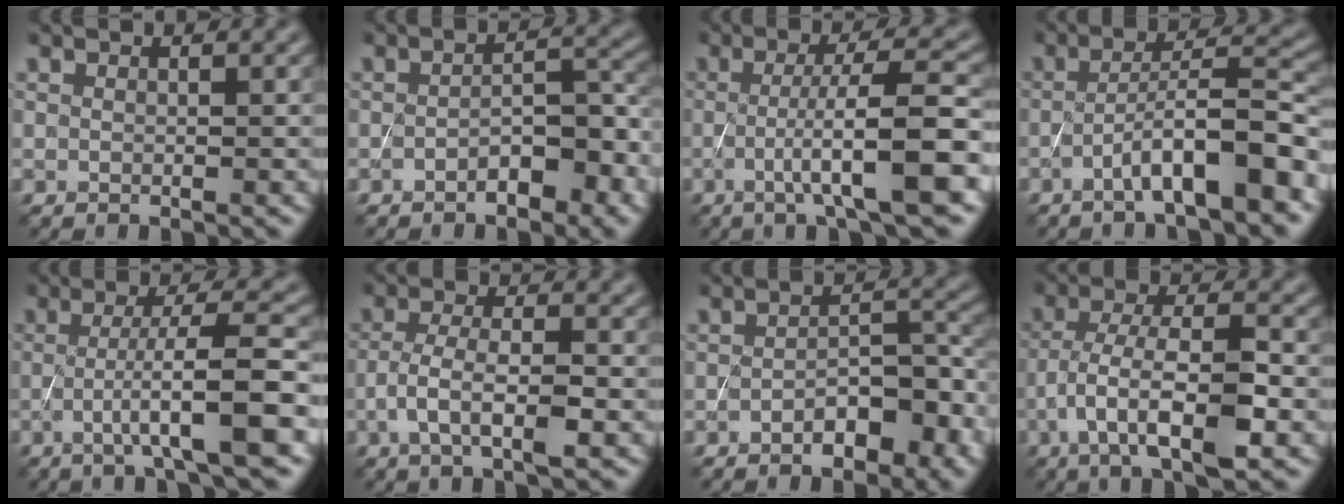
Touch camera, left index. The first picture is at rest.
{"total": 3.9, "force": [-2.2, 1.4, 2.9], "torque": [-0.049, 0.009, -0.033]}
{"total": 7.5, "force": [-2.0, 0.9, 7.1], "torque": [-0.112, 0.011, -0.038]}
{"total": 6.9, "force": [-3.5, 1.0, 5.8], "torque": [-0.092, 0.024, -0.056]}
{"total": 6.7, "force": [-1.8, 0.6, 6.4], "torque": [-0.102, 0.009, -0.035]}
{"total": 3.5, "force": [-1.4, 0.9, 3.1], "torque": [-0.069, 0.001, -0.027]}
{"total": 4.6, "force": [-2.5, 1.9, 3.4], "torque": [-0.055, 0.010, -0.037]}
{"total": 6.7, "force": [-2.7, 1.9, 5.9], "torque": [-0.120, 0.001, -0.048]}